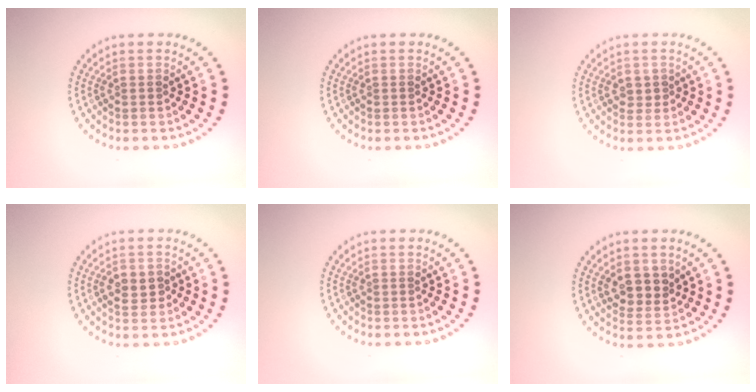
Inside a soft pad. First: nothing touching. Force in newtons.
{"total": 0.0}
{"total": 0.8, "press": 0.8, "slide": 0.2}
{"total": 2.3, "press": 2.3, "slide": 0.3}
{"total": 0.0}
{"total": 2.7, "press": 2.5, "slide": 1.2}